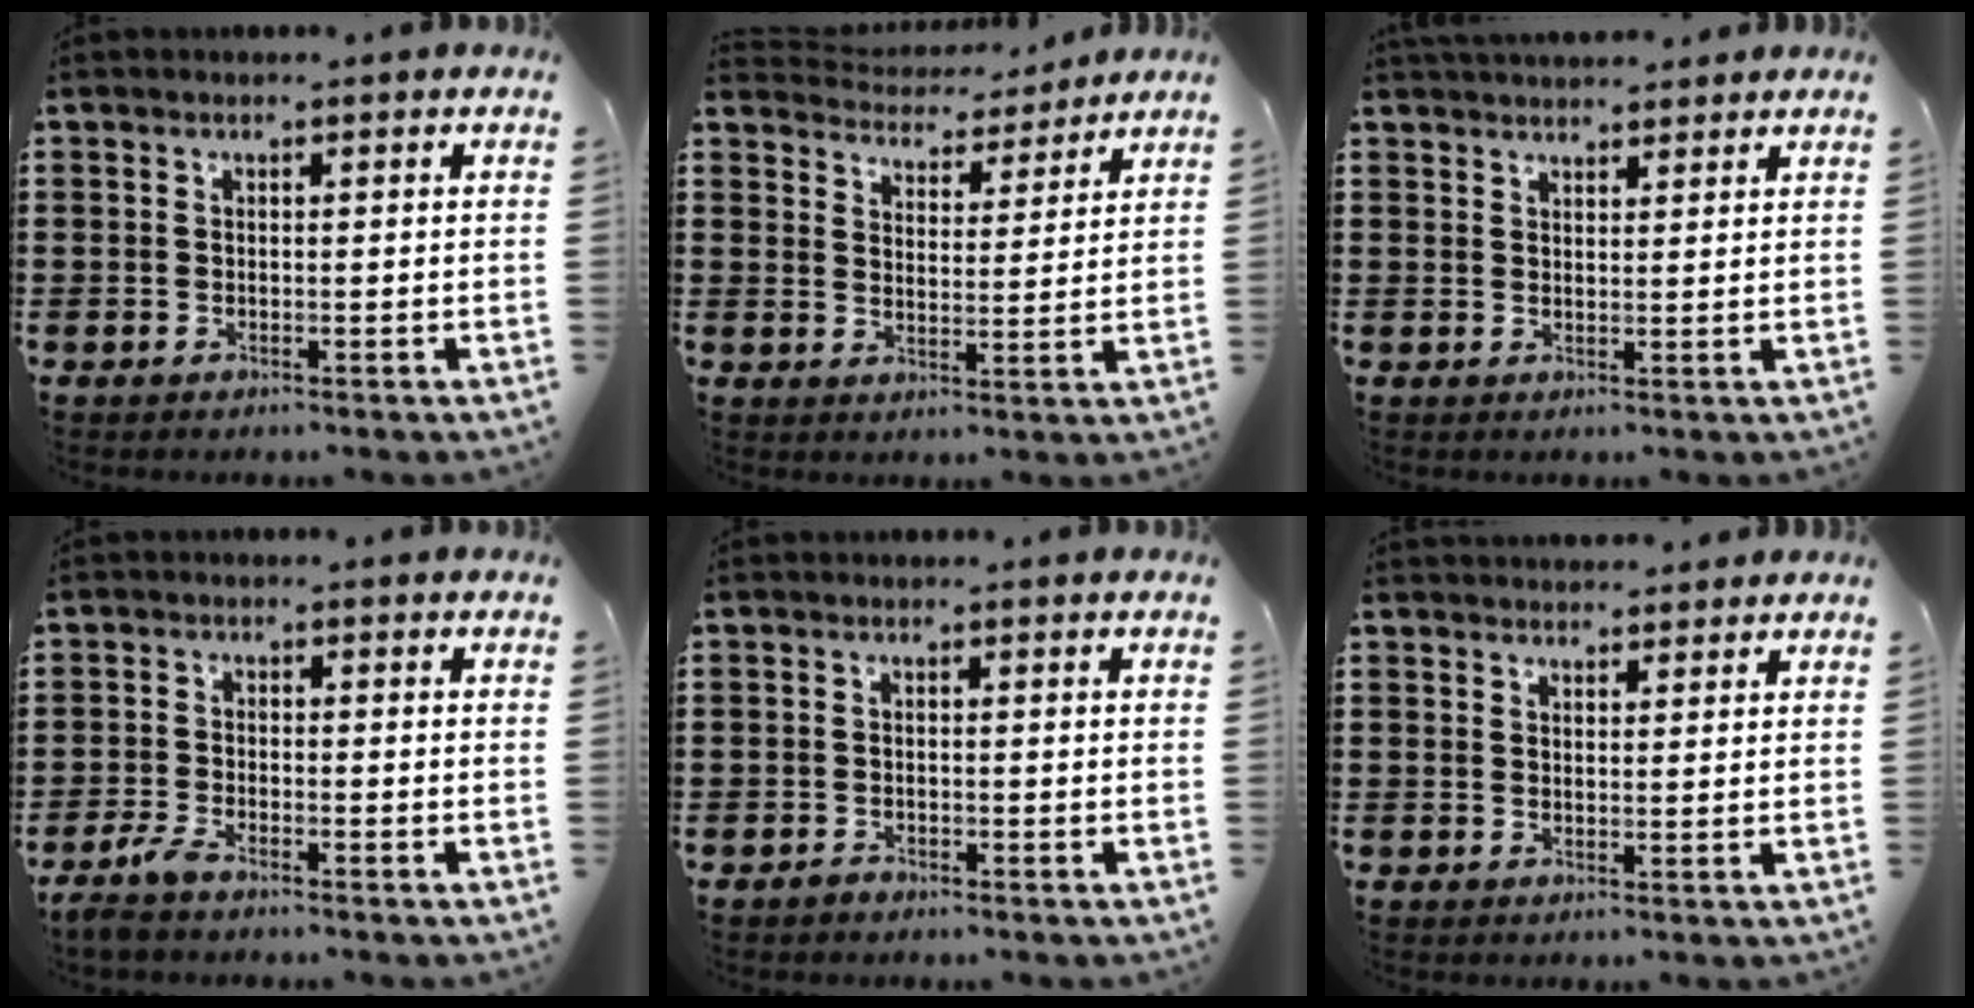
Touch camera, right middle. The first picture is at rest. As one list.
[{"total": 4.3, "force": [4.2, 0.9, -0.1], "torque": [-0.020, -0.030, 0.071]}, {"total": 2.7, "force": [2.6, 0.3, -0.1], "torque": [0.003, -0.005, 0.049]}, {"total": 3.0, "force": [-2.5, 0.6, 1.6], "torque": [-0.049, -0.001, -0.056]}, {"total": 0.8, "force": [-0.7, 0.4, 0.2], "torque": [-0.004, 0.001, -0.015]}, {"total": 2.2, "force": [2.1, 0.2, -0.1], "torque": [-0.003, 0.002, 0.042]}]